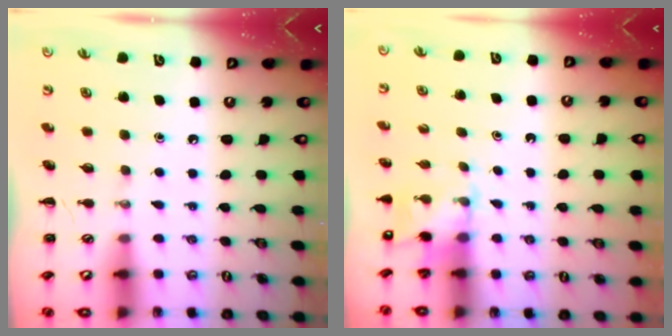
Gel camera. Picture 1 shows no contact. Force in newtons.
{"total": 4.6, "press": 4.5, "slide": 1.2}